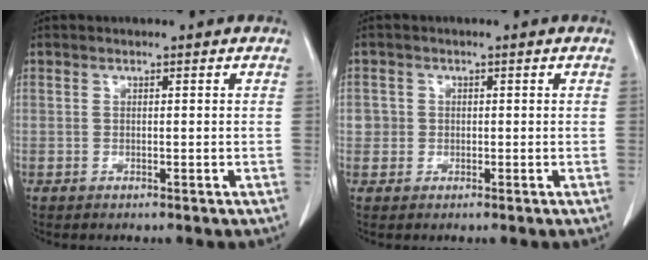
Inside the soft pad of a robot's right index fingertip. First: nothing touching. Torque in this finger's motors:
{"motor_torque": [-0.07, 0.06, 0.05, 0.00]}